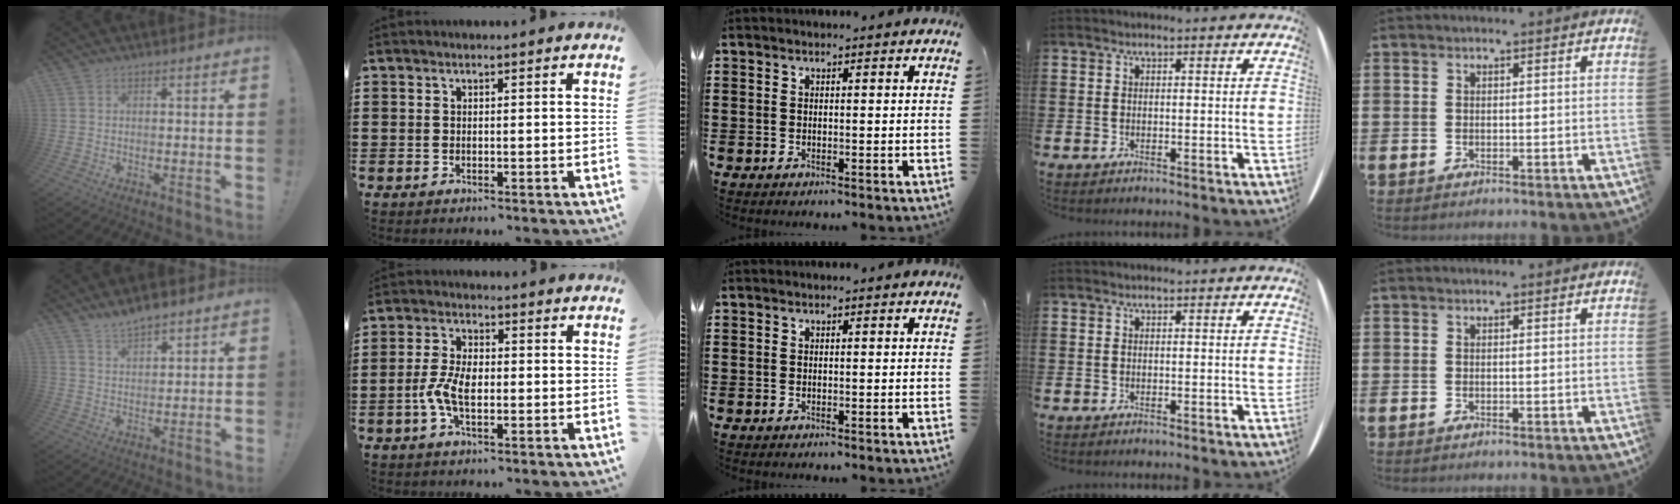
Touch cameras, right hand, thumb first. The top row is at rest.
{"thumb": {"total": 5.6, "force": [4.9, 1.7, 2.1], "torque": [-0.030, -0.030, 0.087]}, "index": {"total": 5.5, "force": [-1.2, 2.7, 4.6], "torque": [-0.115, -0.004, -0.031]}}